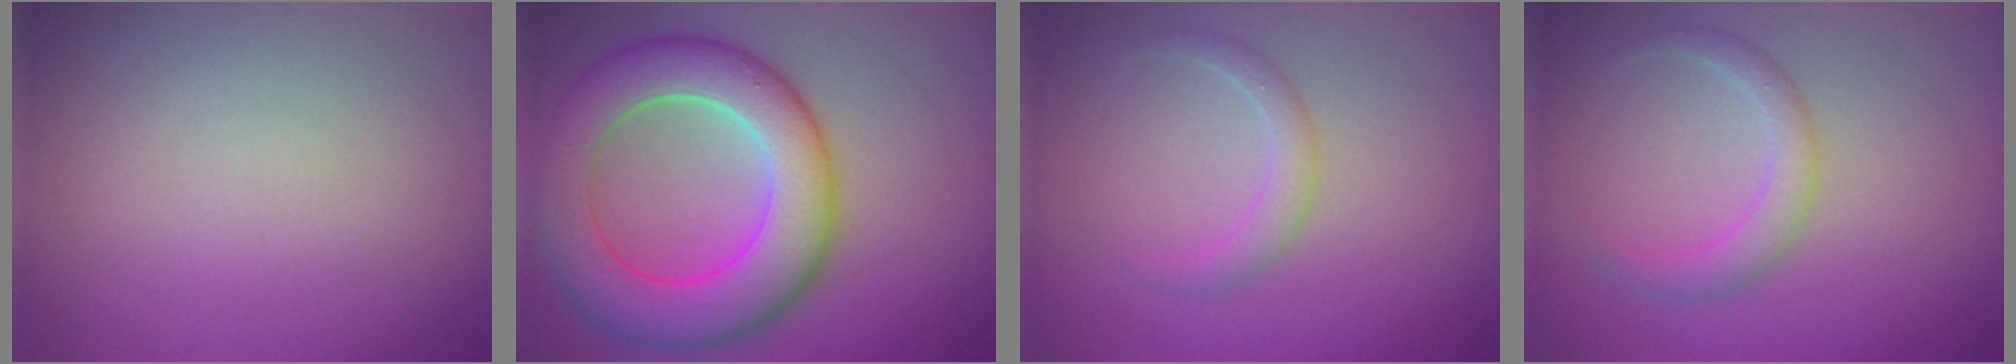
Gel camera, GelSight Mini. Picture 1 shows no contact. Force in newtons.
{"total": 9.2, "press": 9.2, "slide": 0.2}
{"total": 1.7, "press": 1.7, "slide": 0.1}
{"total": 2.2, "press": 2.2, "slide": 0.1}